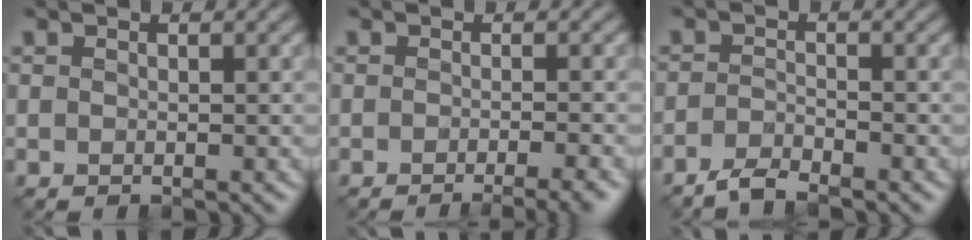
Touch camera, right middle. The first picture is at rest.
{"total": 3.2, "force": [-2.1, 0.3, 2.4], "torque": [-0.027, -0.003, -0.032]}
{"total": 2.1, "force": [-2.0, 0.1, 0.7], "torque": [-0.020, 0.001, -0.045]}